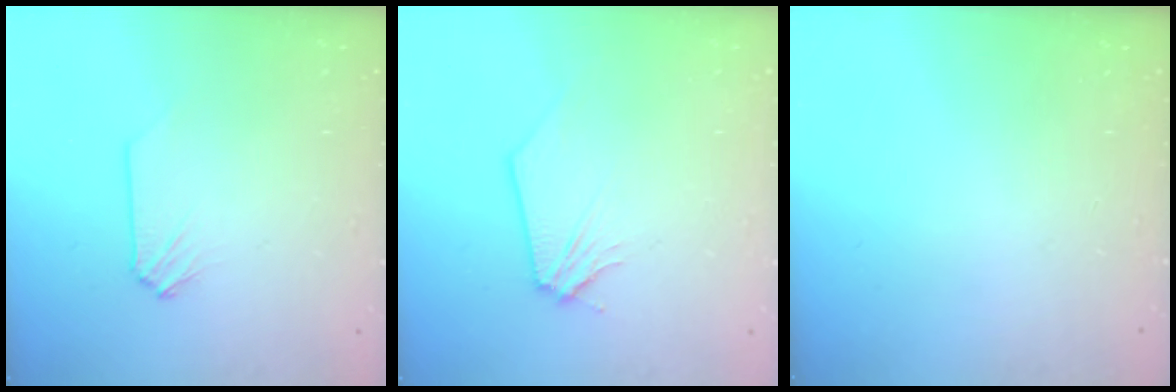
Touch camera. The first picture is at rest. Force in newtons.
{"total": 0.0}
{"total": 0.0}